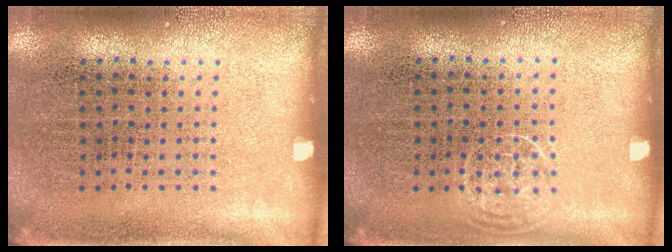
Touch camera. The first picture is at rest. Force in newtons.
{"total": 0.6, "press": 0.4, "slide": 0.4}